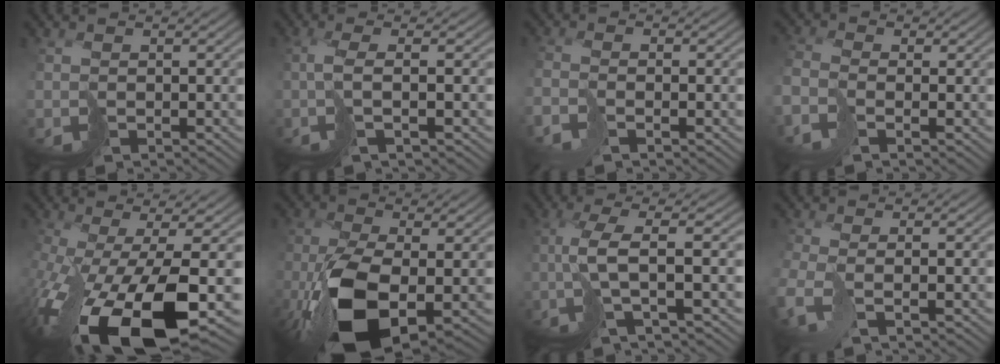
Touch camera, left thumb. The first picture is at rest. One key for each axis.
{"total": 4.1, "fx": -0.4, "fy": 0.9, "fz": 4.0, "tx": -0.077, "ty": 0.005, "tz": -0.015}
{"total": 2.6, "fx": -1.7, "fy": 0.8, "fz": 1.7, "tx": -0.045, "ty": -0.008, "tz": -0.046}
{"total": 3.7, "fx": -1.9, "fy": 1.9, "fz": 2.6, "tx": -0.072, "ty": -0.007, "tz": -0.055}
{"total": 17.3, "fx": -6.7, "fy": 5.7, "fz": 14.8, "tx": -0.308, "ty": -0.048, "tz": -0.089}
{"total": 14.0, "fx": -4.3, "fy": 6.7, "fz": 11.5, "tx": -0.260, "ty": -0.027, "tz": -0.070}
{"total": 6.4, "fx": -0.2, "fy": 1.3, "fz": 6.2, "tx": -0.116, "ty": 0.016, "tz": -0.015}
{"total": 3.5, "fx": -1.2, "fy": 1.5, "fz": 3.0, "tx": -0.081, "ty": -0.006, "tz": -0.035}